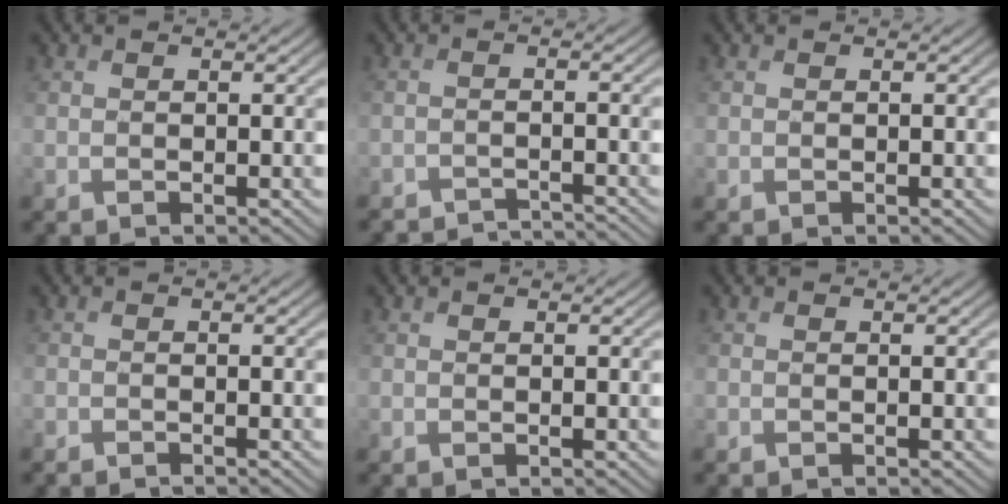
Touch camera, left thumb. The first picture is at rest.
{"total": 3.6, "force": [-3.5, 0.3, 0.7], "torque": [-0.011, -0.003, -0.061]}
{"total": 0.0}
{"total": 0.9, "force": [-0.9, 0.0, 0.2], "torque": [-0.001, -0.003, -0.018]}
{"total": 0.0}
{"total": 0.0}